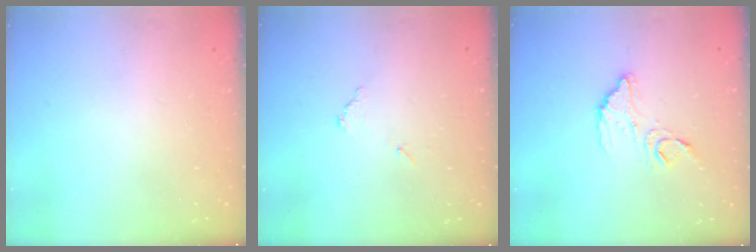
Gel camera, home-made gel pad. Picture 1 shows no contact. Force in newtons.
{"total": 6.9, "press": 6.9, "slide": 0.2}
{"total": 12.0, "press": 12.0, "slide": 0.8}